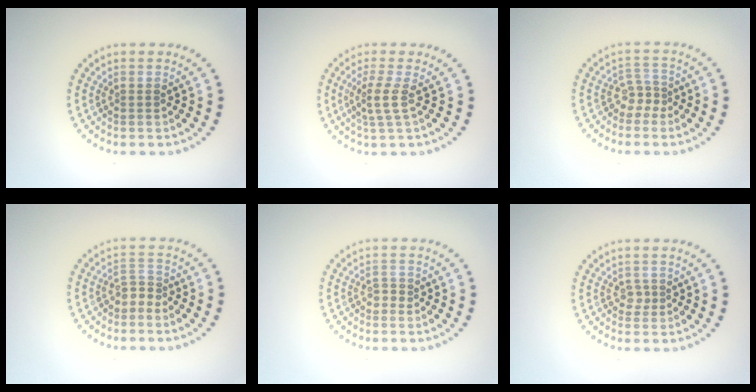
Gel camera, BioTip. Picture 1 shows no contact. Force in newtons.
{"total": 2.1, "press": 1.6, "slide": 1.4}
{"total": 1.8, "press": 1.3, "slide": 1.3}
{"total": 1.6, "press": 1.1, "slide": 1.1}
{"total": 1.0, "press": 0.8, "slide": 0.5}
{"total": 0.9, "press": 0.6, "slide": 0.6}